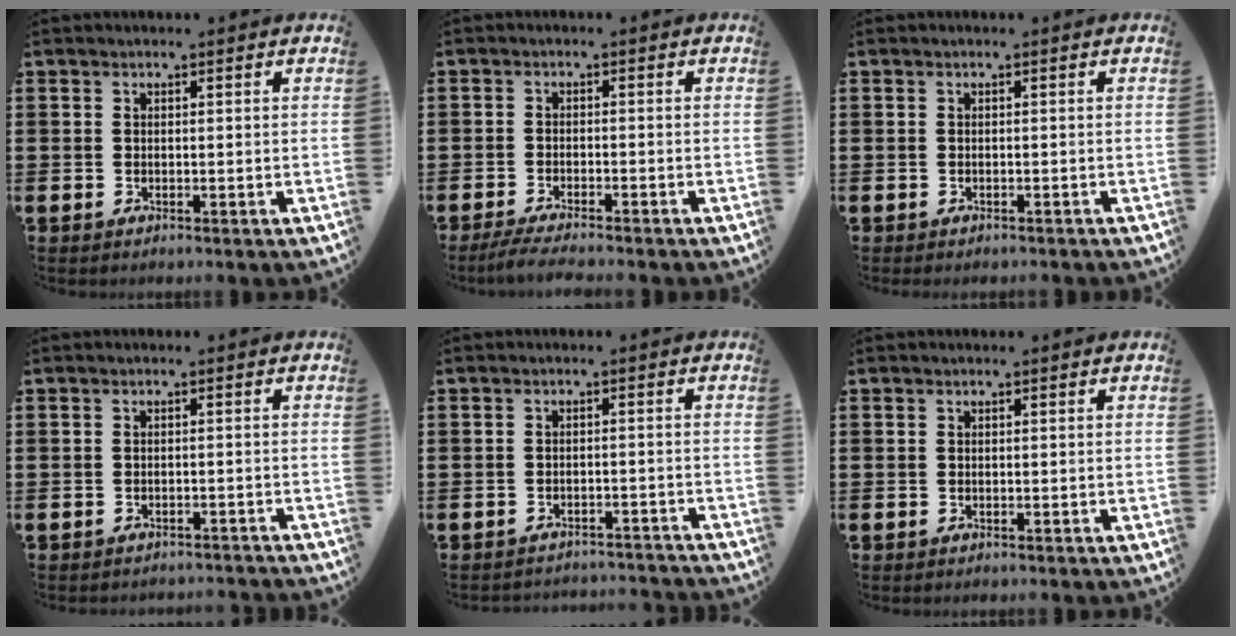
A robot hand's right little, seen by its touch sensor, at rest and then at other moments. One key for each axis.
{"total": 2.4, "fx": -2.0, "fy": 0.0, "fz": 1.3, "tx": -0.020, "ty": 0.002, "tz": -0.036}
{"total": 0.0}
{"total": 1.0, "fx": -1.0, "fy": 0.0, "fz": 0.0, "tx": -0.003, "ty": 0.001, "tz": -0.021}
{"total": 1.7, "fx": -1.7, "fy": -0.1, "fz": -0.1, "tx": -0.004, "ty": 0.004, "tz": -0.037}
{"total": 0.0}